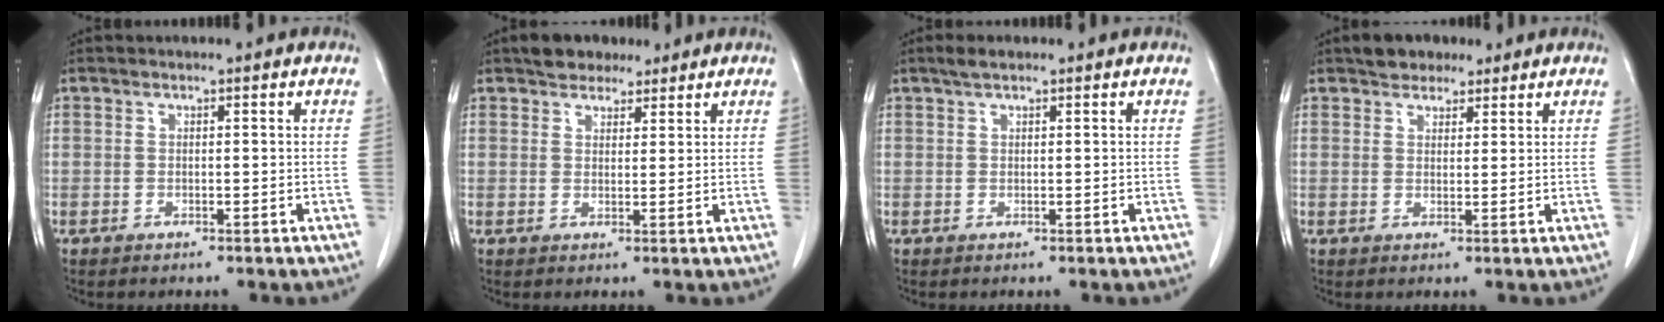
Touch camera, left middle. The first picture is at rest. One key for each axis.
{"total": 4.6, "fx": 3.6, "fy": 2.3, "fz": 1.5, "tx": -0.026, "ty": 0.013, "tz": 0.062}
{"total": 1.7, "fx": 1.3, "fy": 0.4, "fz": 1.0, "tx": -0.024, "ty": 0.010, "tz": 0.024}
{"total": 4.1, "fx": 3.1, "fy": 2.2, "fz": 1.3, "tx": -0.024, "ty": 0.013, "tz": 0.053}